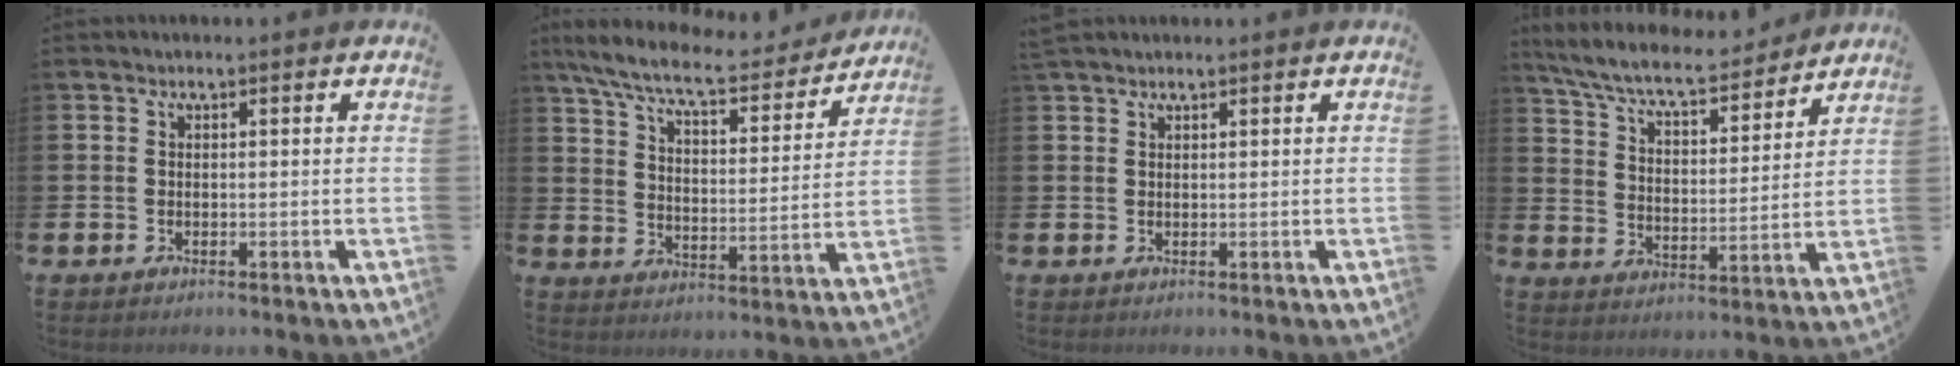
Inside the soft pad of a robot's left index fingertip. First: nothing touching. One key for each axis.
{"total": 8.8, "fx": 7.8, "fy": 1.2, "fz": 3.8, "tx": -0.106, "ty": -0.047, "tz": 0.131}
{"total": 1.2, "fx": 1.1, "fy": 0.3, "fz": 0.1, "tx": 0.000, "ty": 0.001, "tz": 0.020}
{"total": 7.9, "fx": 7.3, "fy": 1.3, "fz": 2.7, "tx": -0.086, "ty": -0.049, "tz": 0.125}